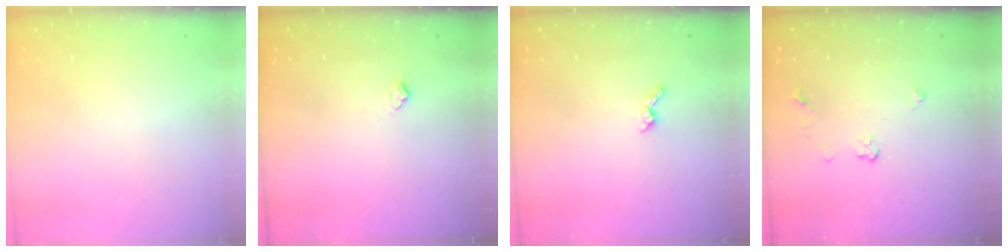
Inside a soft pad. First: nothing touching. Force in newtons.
{"total": 5.9, "press": 5.9, "slide": 0.7}
{"total": 3.5, "press": 3.5, "slide": 0.5}
{"total": 5.1, "press": 5.1, "slide": 0.5}